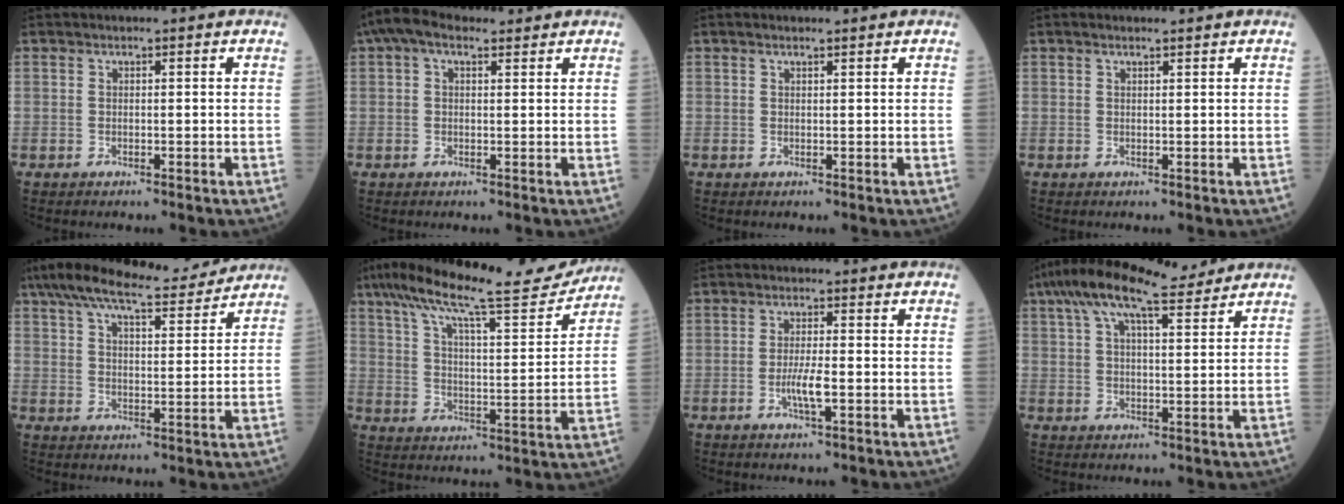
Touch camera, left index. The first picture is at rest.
{"total": 5.5, "force": [3.5, 2.6, 3.4], "torque": [-0.078, 0.045, 0.064]}
{"total": 1.1, "force": [1.0, 0.0, 0.5], "torque": [-0.010, 0.008, 0.018]}
{"total": 1.3, "force": [1.2, 0.1, 0.6], "torque": [-0.012, 0.011, 0.020]}
{"total": 14.6, "force": [12.9, 2.0, 6.5], "torque": [-0.119, 0.023, 0.198]}
{"total": 17.7, "force": [15.7, 1.1, 8.1], "torque": [-0.144, 0.005, 0.241]}
{"total": 3.5, "force": [-1.1, 0.3, 3.3], "torque": [-0.068, -0.004, -0.020]}
{"total": 11.9, "force": [9.4, 2.4, 6.9], "torque": [-0.134, 0.041, 0.153]}